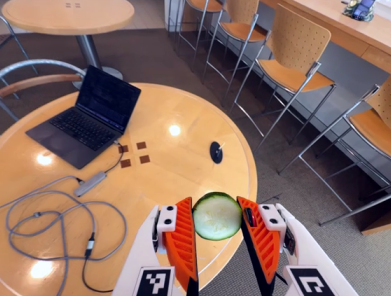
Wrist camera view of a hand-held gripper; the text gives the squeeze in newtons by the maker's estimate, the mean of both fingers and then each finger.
{"total": 10.5, "left": 10.4, "right": 10.7}